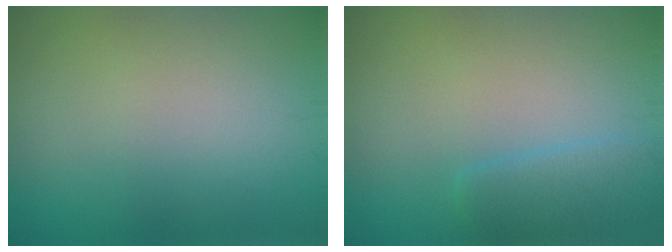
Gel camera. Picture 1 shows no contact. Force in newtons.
{"total": 2.5, "press": 2.5, "slide": 0.3}